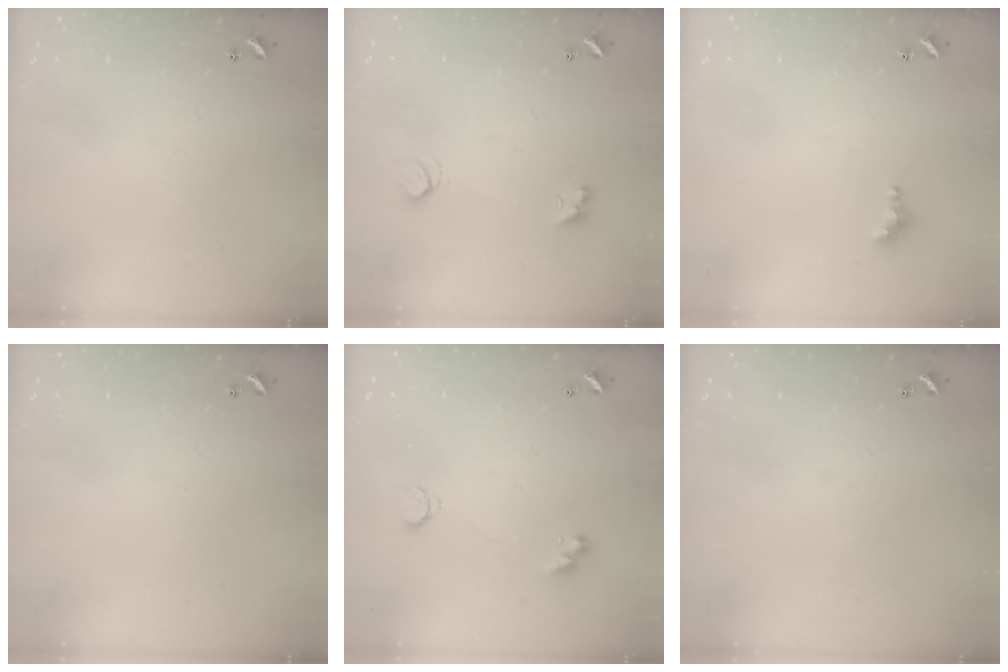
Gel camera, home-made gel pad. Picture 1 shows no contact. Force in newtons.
{"total": 2.3, "press": 1.9, "slide": 1.1}
{"total": 2.8, "press": 2.8, "slide": 0.5}
{"total": 0.0}
{"total": 4.1, "press": 4.0, "slide": 0.7}
{"total": 0.0}